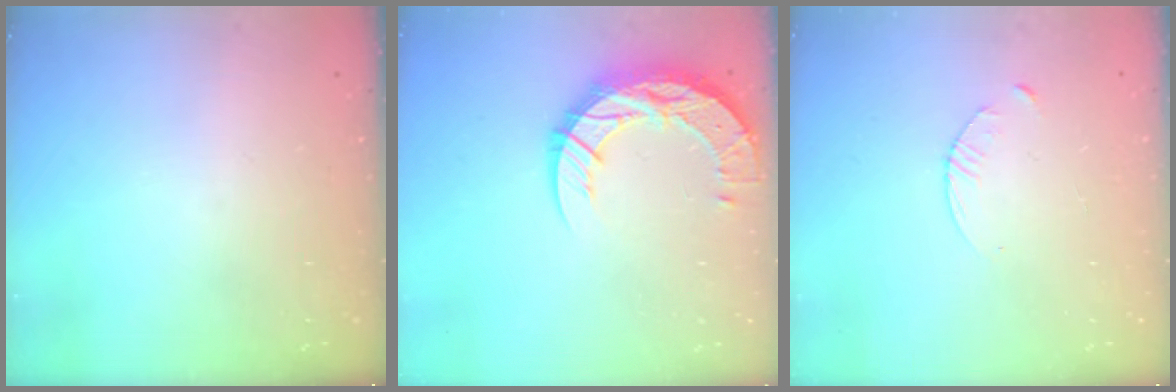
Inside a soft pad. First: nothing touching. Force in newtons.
{"total": 14.5, "press": 14.5, "slide": 1.3}
{"total": 3.8, "press": 3.7, "slide": 0.5}